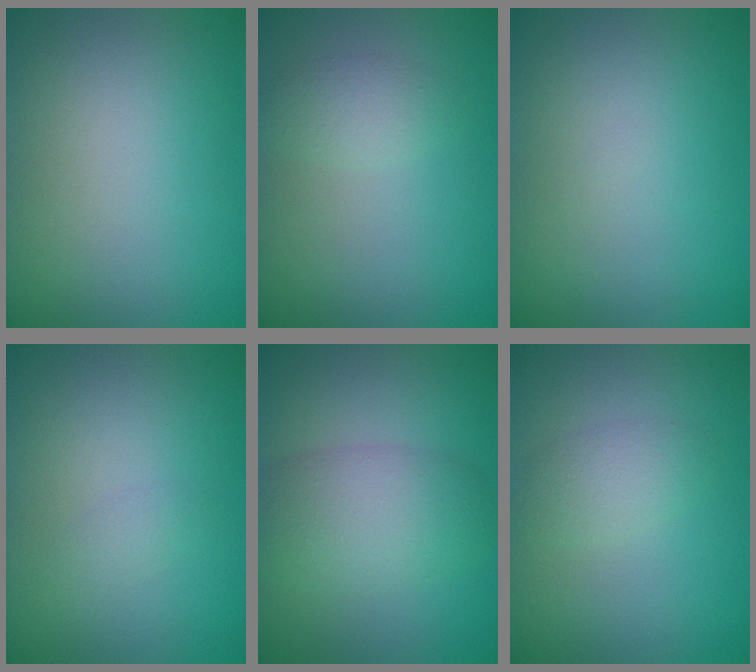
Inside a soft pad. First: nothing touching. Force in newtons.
{"total": 1.6, "press": 1.6, "slide": 0.1}
{"total": 0.0}
{"total": 0.9, "press": 0.9, "slide": 0.0}
{"total": 5.4, "press": 5.4, "slide": 0.2}
{"total": 1.9, "press": 1.9, "slide": 0.1}